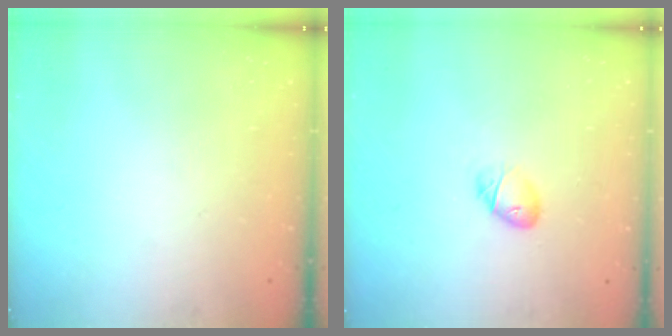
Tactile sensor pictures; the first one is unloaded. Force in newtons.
{"total": 5.6, "press": 5.4, "slide": 1.6}